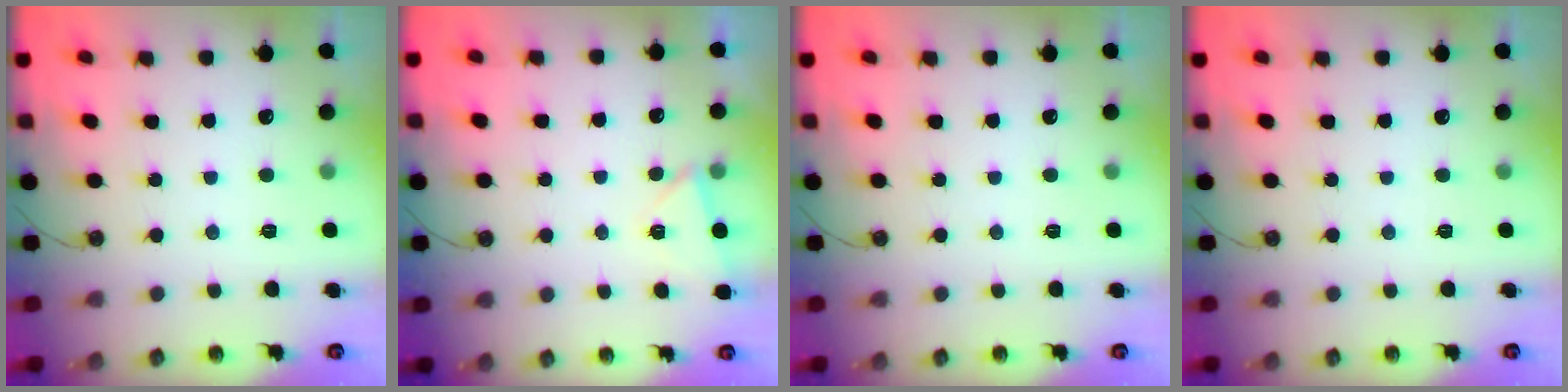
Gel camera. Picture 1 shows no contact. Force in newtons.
{"total": 2.4, "press": 2.0, "slide": 1.2}
{"total": 0.0}
{"total": 0.0}